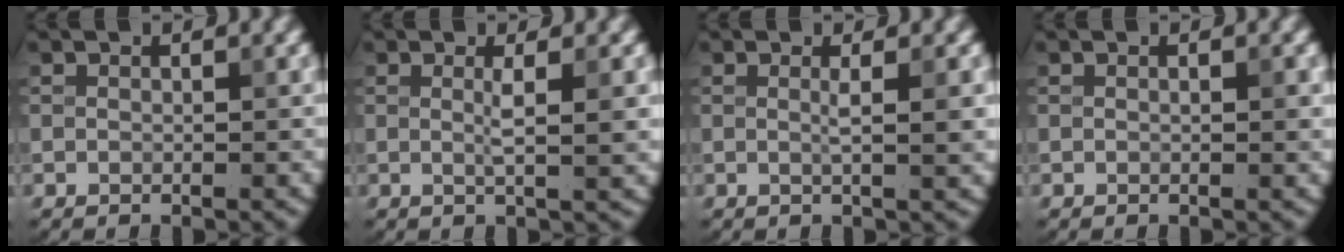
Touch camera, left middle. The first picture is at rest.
{"total": 2.3, "force": [0.3, 0.4, 2.2], "torque": [-0.038, -0.001, 0.001]}
{"total": 2.0, "force": [0.2, 0.4, 1.9], "torque": [-0.030, 0.000, -0.001]}
{"total": 0.7, "force": [0.1, 0.1, 0.6], "torque": [-0.008, -0.002, 0.001]}